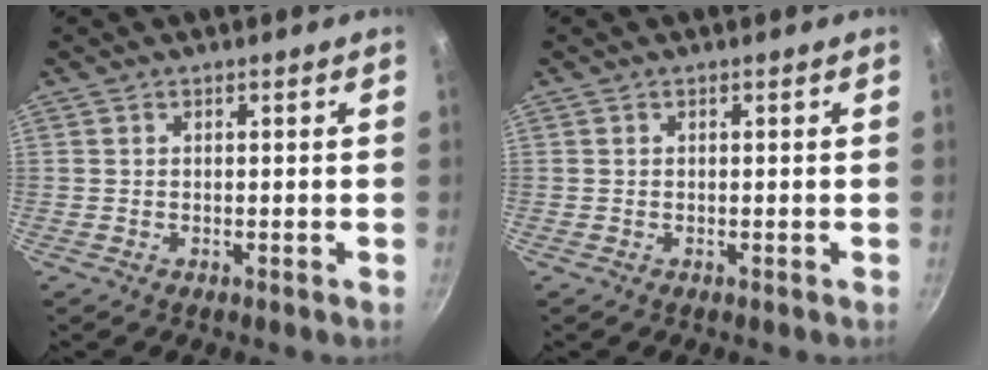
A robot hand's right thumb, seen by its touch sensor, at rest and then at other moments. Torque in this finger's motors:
{"motor_torque": [-0.28, -0.08, 0.00, 0.00, 0.02]}